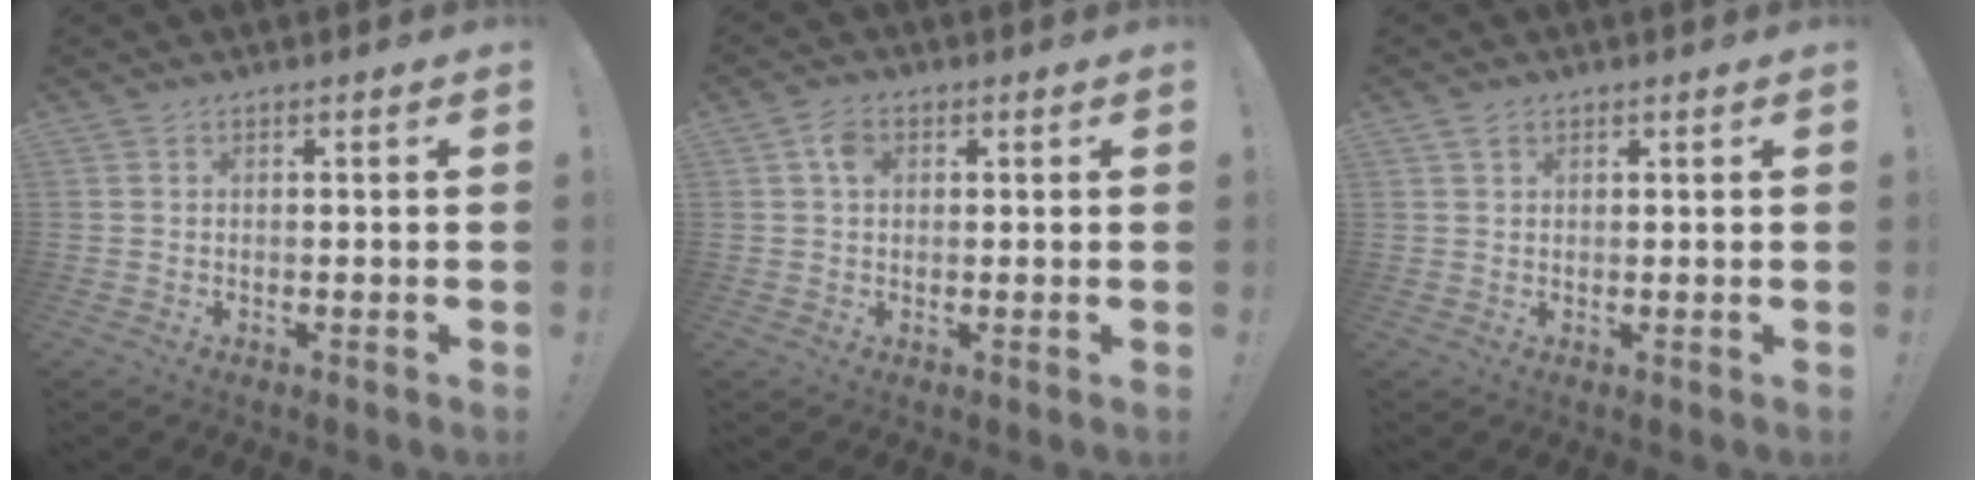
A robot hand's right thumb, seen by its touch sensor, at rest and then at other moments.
{"total": 4.0, "force": [1.0, 2.7, 2.7], "torque": [-0.043, 0.004, 0.016]}
{"total": 2.0, "force": [1.4, 1.1, 0.9], "torque": [-0.006, -0.005, 0.023]}